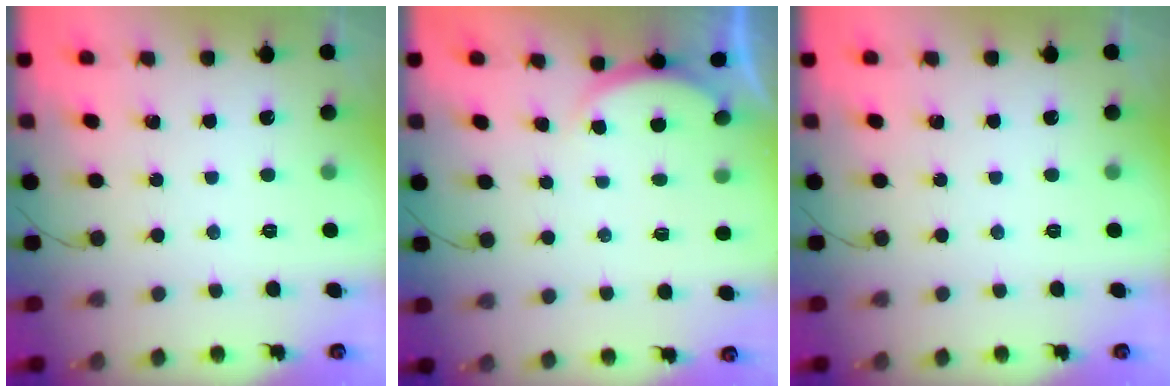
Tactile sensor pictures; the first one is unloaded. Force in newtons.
{"total": 2.4, "press": 2.4, "slide": 0.6}
{"total": 0.0}